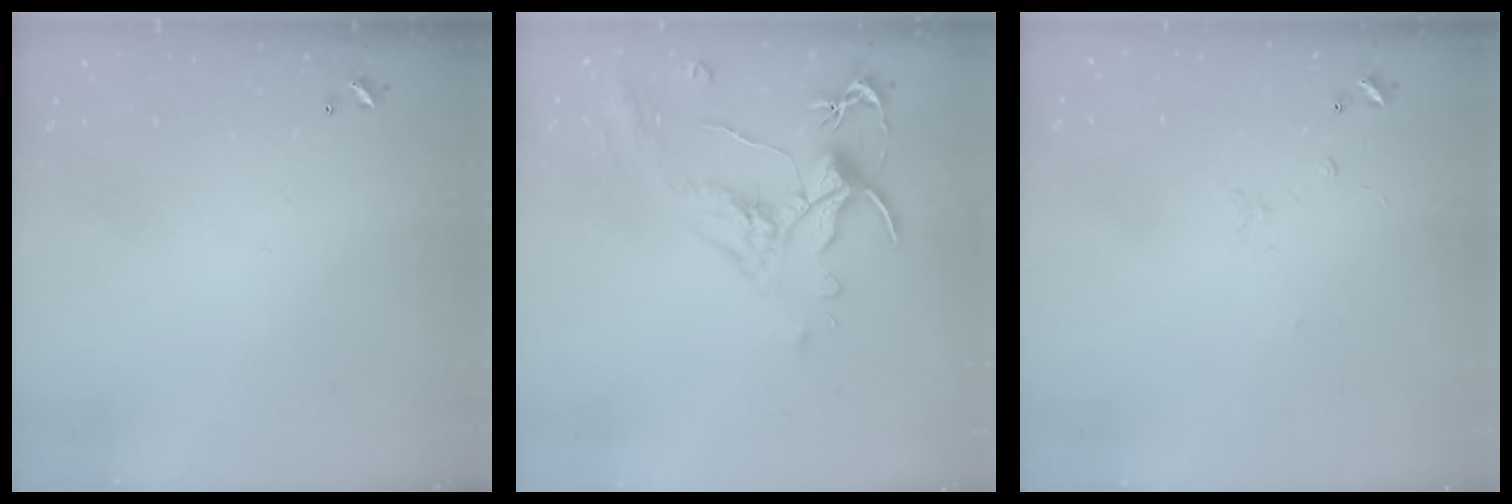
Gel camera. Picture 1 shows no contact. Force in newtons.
{"total": 1.6, "press": 1.0, "slide": 1.2}
{"total": 1.5, "press": 1.3, "slide": 0.6}